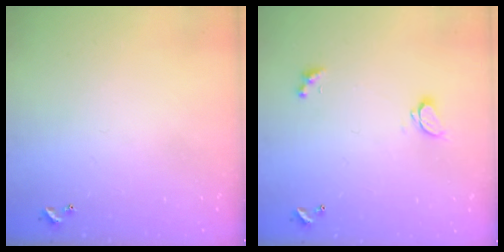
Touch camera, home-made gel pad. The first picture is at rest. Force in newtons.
{"total": 2.2, "press": 2.0, "slide": 0.9}